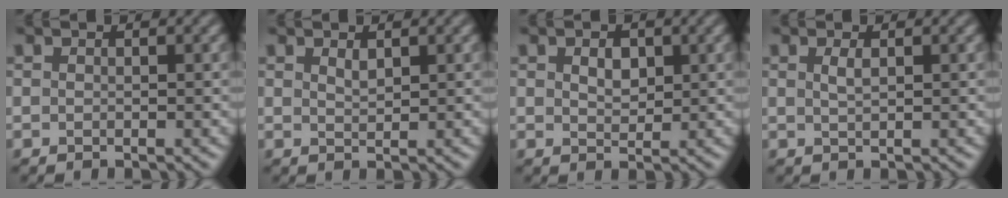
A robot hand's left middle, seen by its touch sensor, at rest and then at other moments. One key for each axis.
{"total": 1.0, "fx": 0.7, "fy": 0.3, "fz": 0.6, "tx": -0.013, "ty": -0.001, "tz": 0.015}
{"total": 2.0, "fx": 0.7, "fy": 1.3, "fz": 1.3, "tx": -0.024, "ty": -0.001, "tz": 0.014}
{"total": 1.1, "fx": 0.5, "fy": 0.3, "fz": 0.9, "tx": -0.019, "ty": 0.002, "tz": 0.009}